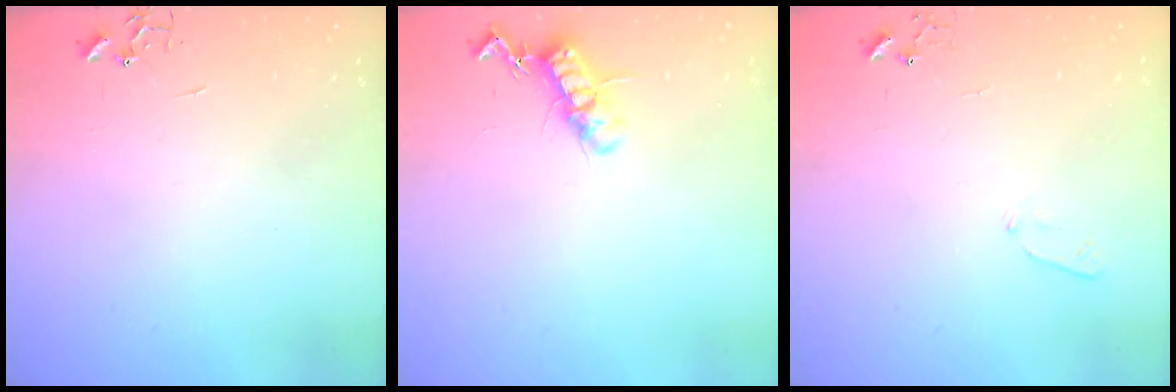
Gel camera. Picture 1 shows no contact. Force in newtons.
{"total": 12.5, "press": 12.5, "slide": 0.6}
{"total": 3.9, "press": 3.9, "slide": 0.6}